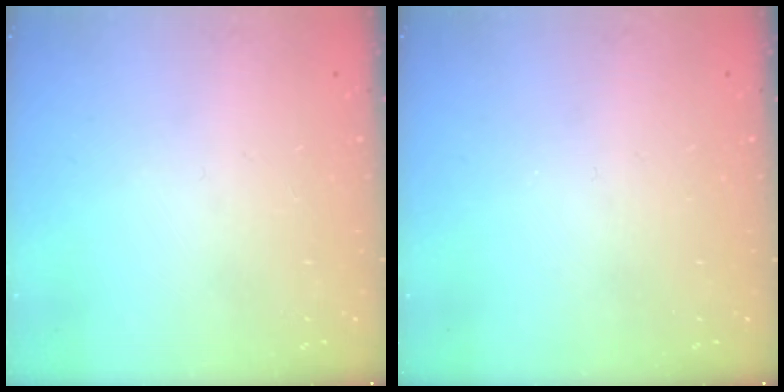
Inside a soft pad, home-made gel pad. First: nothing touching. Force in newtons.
{"total": 0.0}